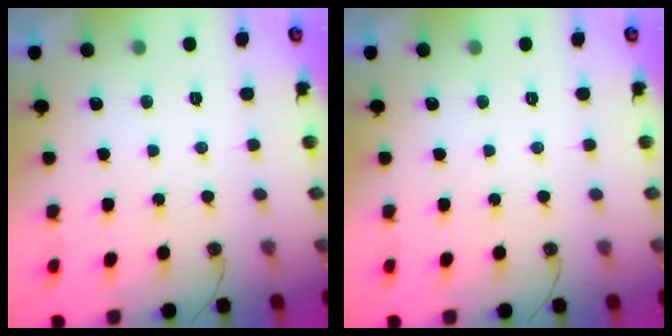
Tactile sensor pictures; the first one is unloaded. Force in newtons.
{"total": 0.0}